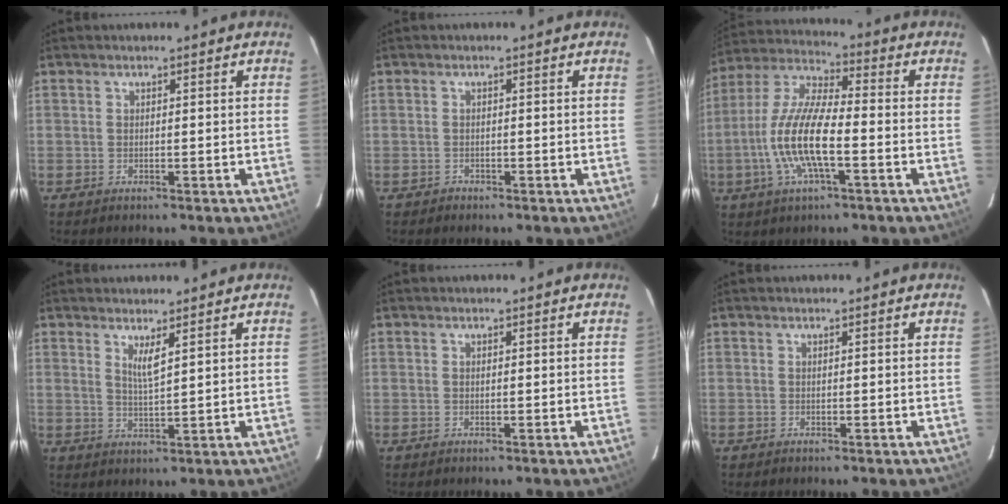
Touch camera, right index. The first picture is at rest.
{"total": 1.0, "force": [-0.7, 0.7, -0.2], "torque": [0.003, 0.005, -0.010]}
{"total": 14.1, "force": [-3.8, 3.8, 13.1], "torque": [-0.272, -0.001, -0.078]}
{"total": 3.2, "force": [1.9, 0.1, 2.5], "torque": [-0.048, -0.010, 0.031]}
{"total": 0.0}
{"total": 0.0}